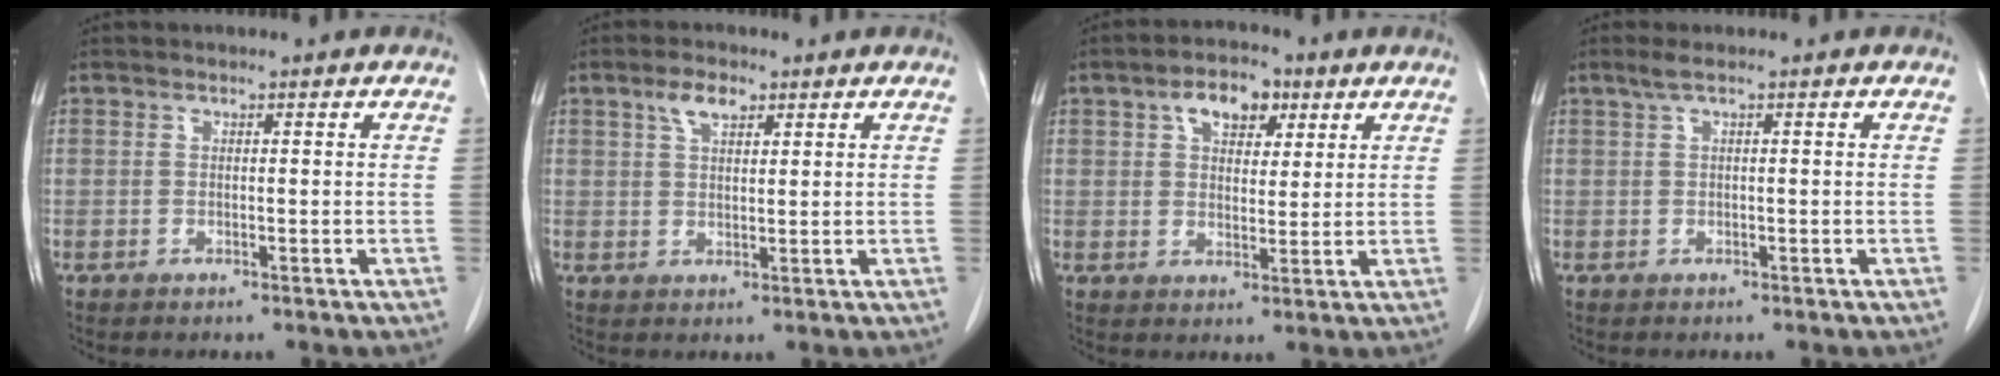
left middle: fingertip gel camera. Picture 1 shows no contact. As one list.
[{"total": 3.6, "force": [2.2, 1.5, 2.5], "torque": [-0.053, 0.007, 0.044]}, {"total": 6.4, "force": [3.2, 3.5, 4.3], "torque": [-0.070, 0.015, 0.051]}, {"total": 1.4, "force": [0.8, -0.1, 1.2], "torque": [-0.033, 0.016, 0.018]}]